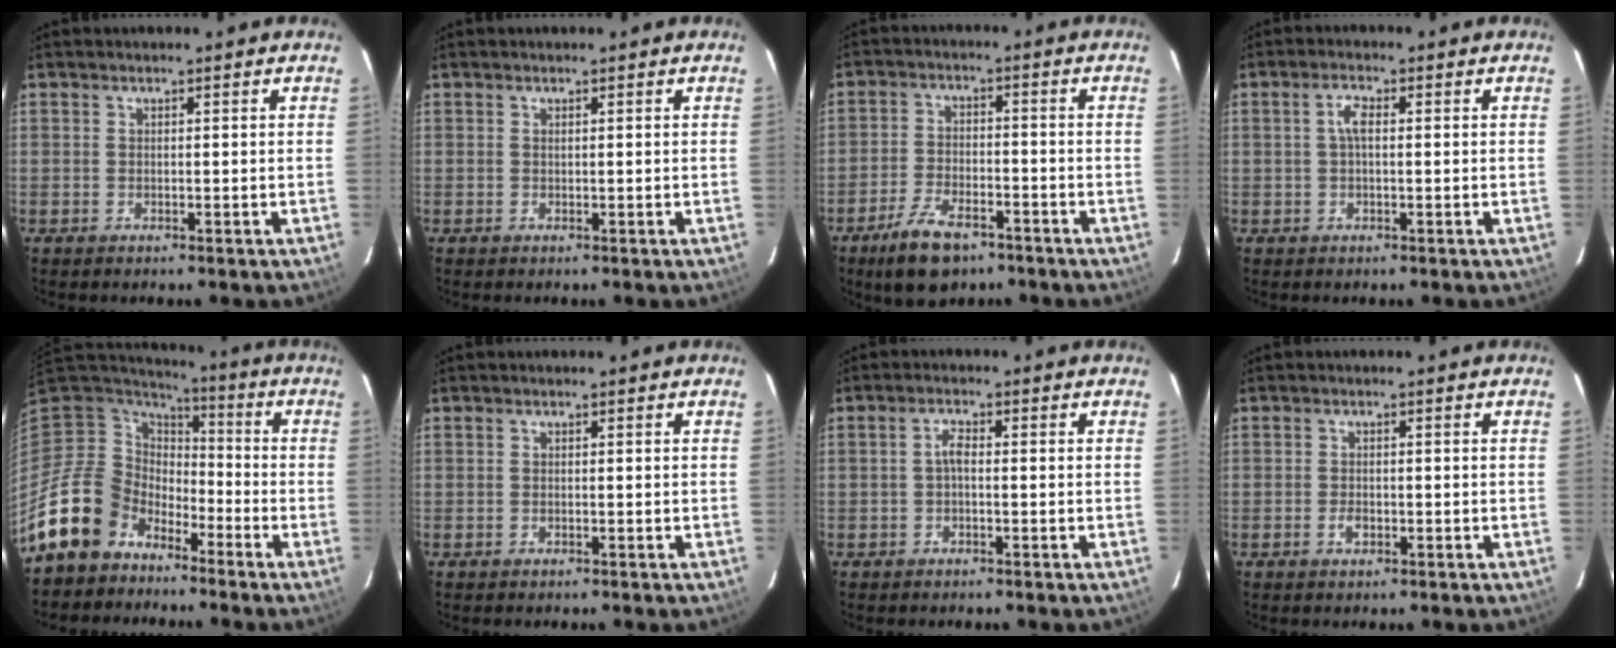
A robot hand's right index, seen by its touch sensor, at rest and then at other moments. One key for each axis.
{"total": 0.0}
{"total": 9.6, "fx": -6.6, "fy": 4.3, "fz": 5.6, "tx": -0.131, "ty": -0.005, "tz": -0.115}
{"total": 2.6, "fx": 0.2, "fy": 1.0, "fz": 2.4, "tx": -0.051, "ty": 0.009, "tz": 0.004}
{"total": 12.8, "fx": -9.0, "fy": 8.7, "fz": 2.2, "tx": -0.070, "ty": 0.023, "tz": -0.162}
{"total": 0.0}
{"total": 1.8, "fx": -0.4, "fy": 0.7, "fz": 1.6, "tx": -0.034, "ty": 0.009, "tz": -0.010}
{"total": 1.8, "fx": -0.8, "fy": 1.2, "fz": 1.2, "tx": -0.024, "ty": 0.000, "tz": -0.014}